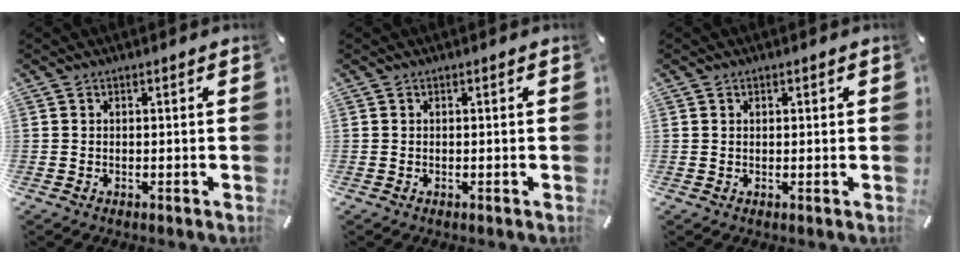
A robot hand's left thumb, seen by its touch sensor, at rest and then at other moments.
{"total": 0.0}
{"total": 0.5, "force": [0.3, 0.4, 0.2], "torque": [-0.004, 0.001, 0.006]}